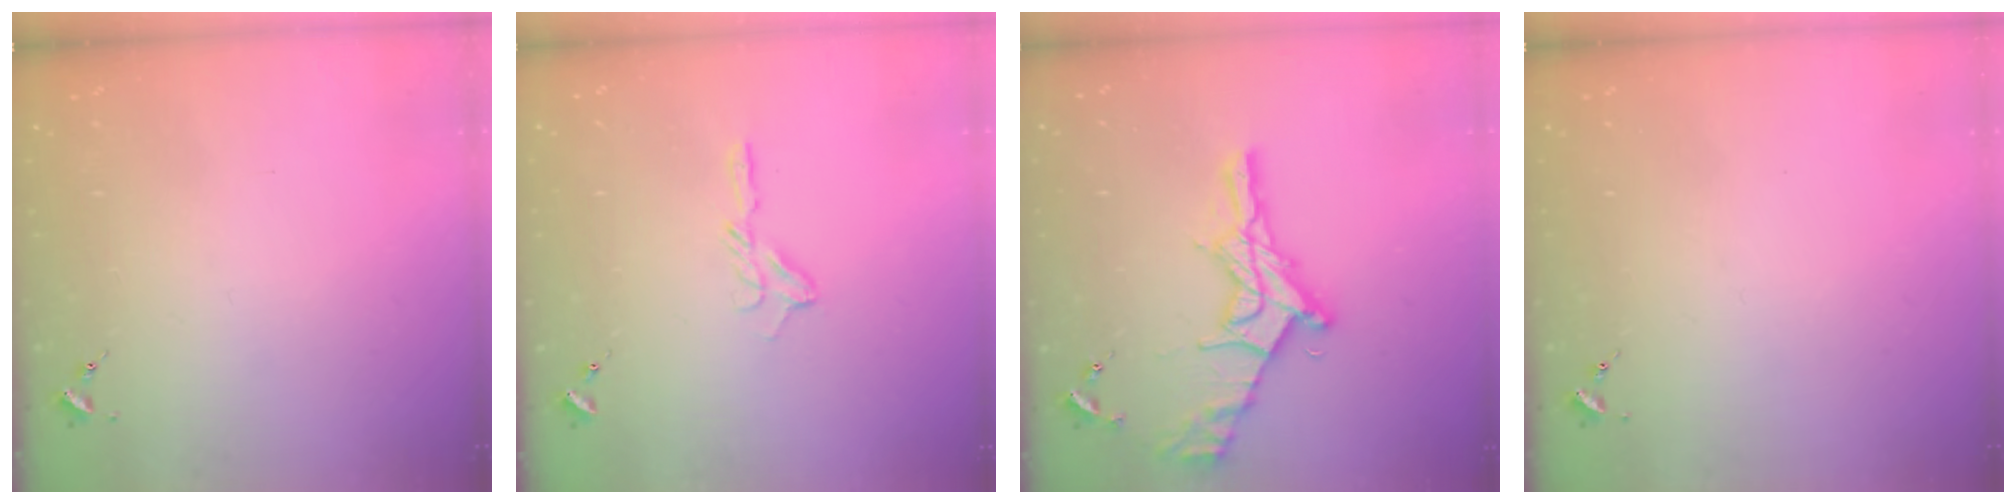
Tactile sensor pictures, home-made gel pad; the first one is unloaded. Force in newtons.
{"total": 6.9, "press": 6.9, "slide": 0.7}
{"total": 19.0, "press": 18.9, "slide": 1.3}
{"total": 0.0}